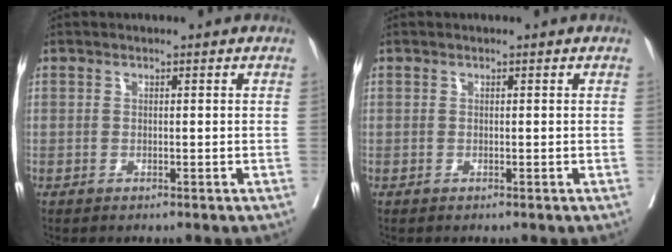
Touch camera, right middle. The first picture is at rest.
{"total": 0.0}